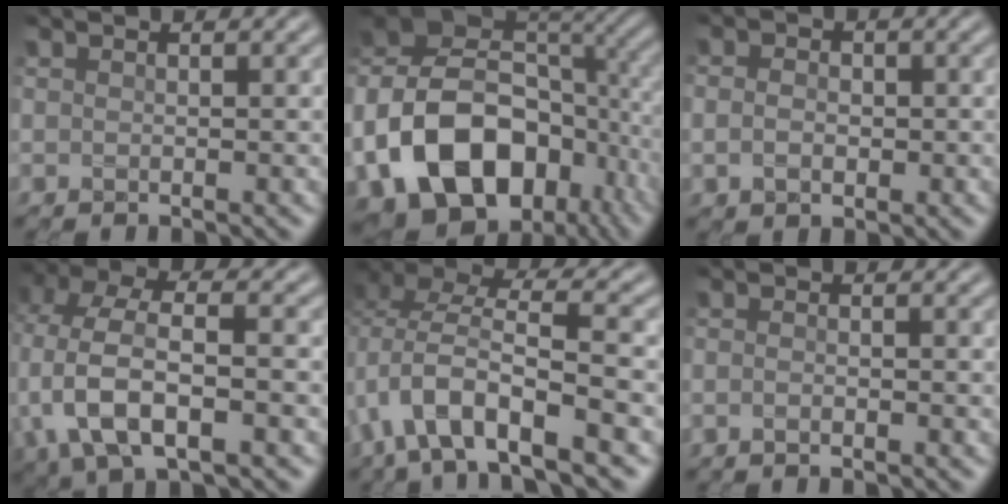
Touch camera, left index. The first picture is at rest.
{"total": 17.8, "force": [-6.2, 12.6, 11.0], "torque": [-0.233, -0.018, -0.106]}
{"total": 2.5, "force": [-0.3, 1.9, 1.6], "torque": [-0.026, 0.001, -0.012]}
{"total": 9.3, "force": [-1.4, 5.2, 7.5], "torque": [-0.164, 0.001, -0.035]}
{"total": 9.2, "force": [-3.3, 3.8, 7.6], "torque": [-0.148, 0.012, -0.070]}
{"total": 1.0, "force": [-0.4, 0.4, 0.8], "torque": [-0.009, -0.002, -0.011]}